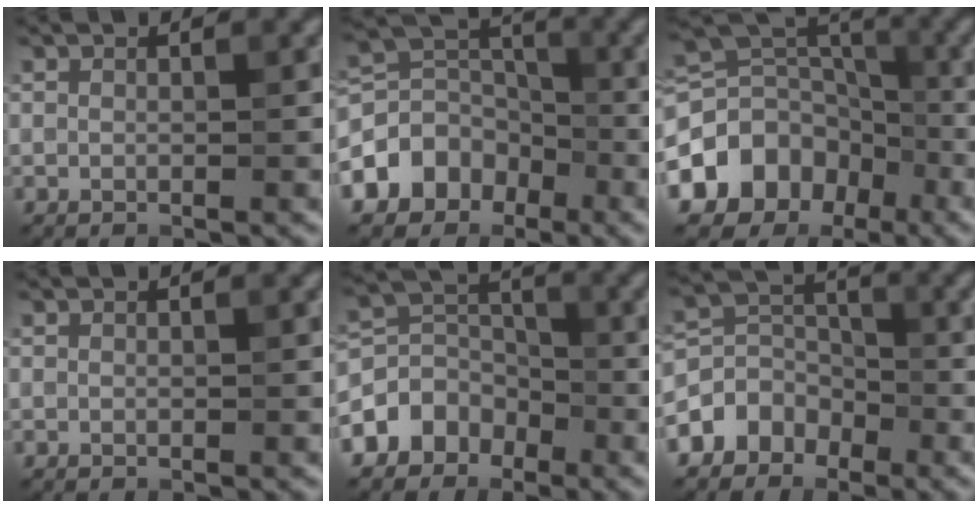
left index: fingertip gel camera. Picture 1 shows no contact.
{"total": 5.9, "force": [-2.9, 4.7, 2.2], "torque": [-0.026, 0.017, -0.068]}
{"total": 9.8, "force": [-4.5, 7.8, 3.7], "torque": [-0.086, 0.014, -0.090]}
{"total": 0.0}
{"total": 4.6, "force": [-2.5, 3.6, 1.4], "torque": [-0.008, 0.013, -0.062]}
{"total": 4.2, "force": [-2.4, 3.2, 1.2], "torque": [0.000, 0.012, -0.059]}